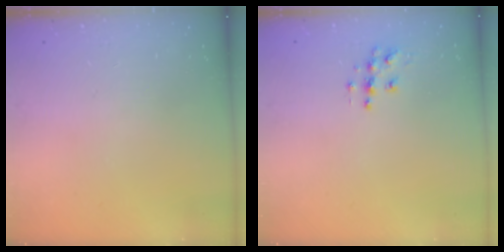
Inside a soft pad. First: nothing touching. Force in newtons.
{"total": 6.1, "press": 6.1, "slide": 0.3}